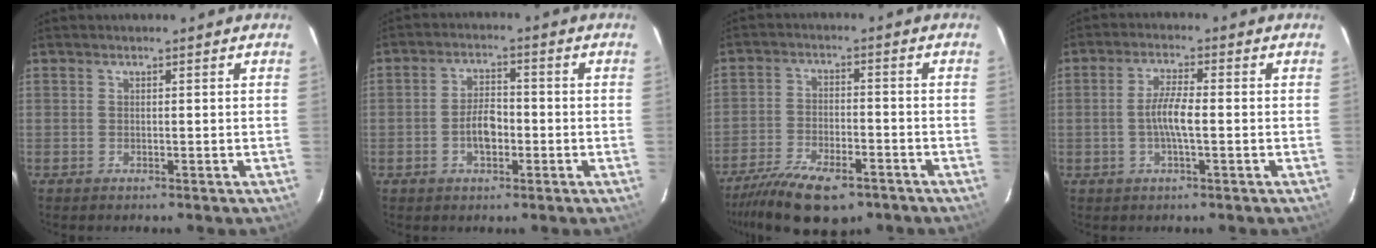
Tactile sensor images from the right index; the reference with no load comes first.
{"total": 5.4, "force": [-1.7, 2.9, 4.2], "torque": [-0.081, 0.009, -0.027]}
{"total": 14.1, "force": [-10.4, 5.3, 8.0], "torque": [-0.179, -0.026, -0.176]}
{"total": 5.0, "force": [-0.9, 0.7, 4.8], "torque": [-0.094, 0.003, -0.018]}